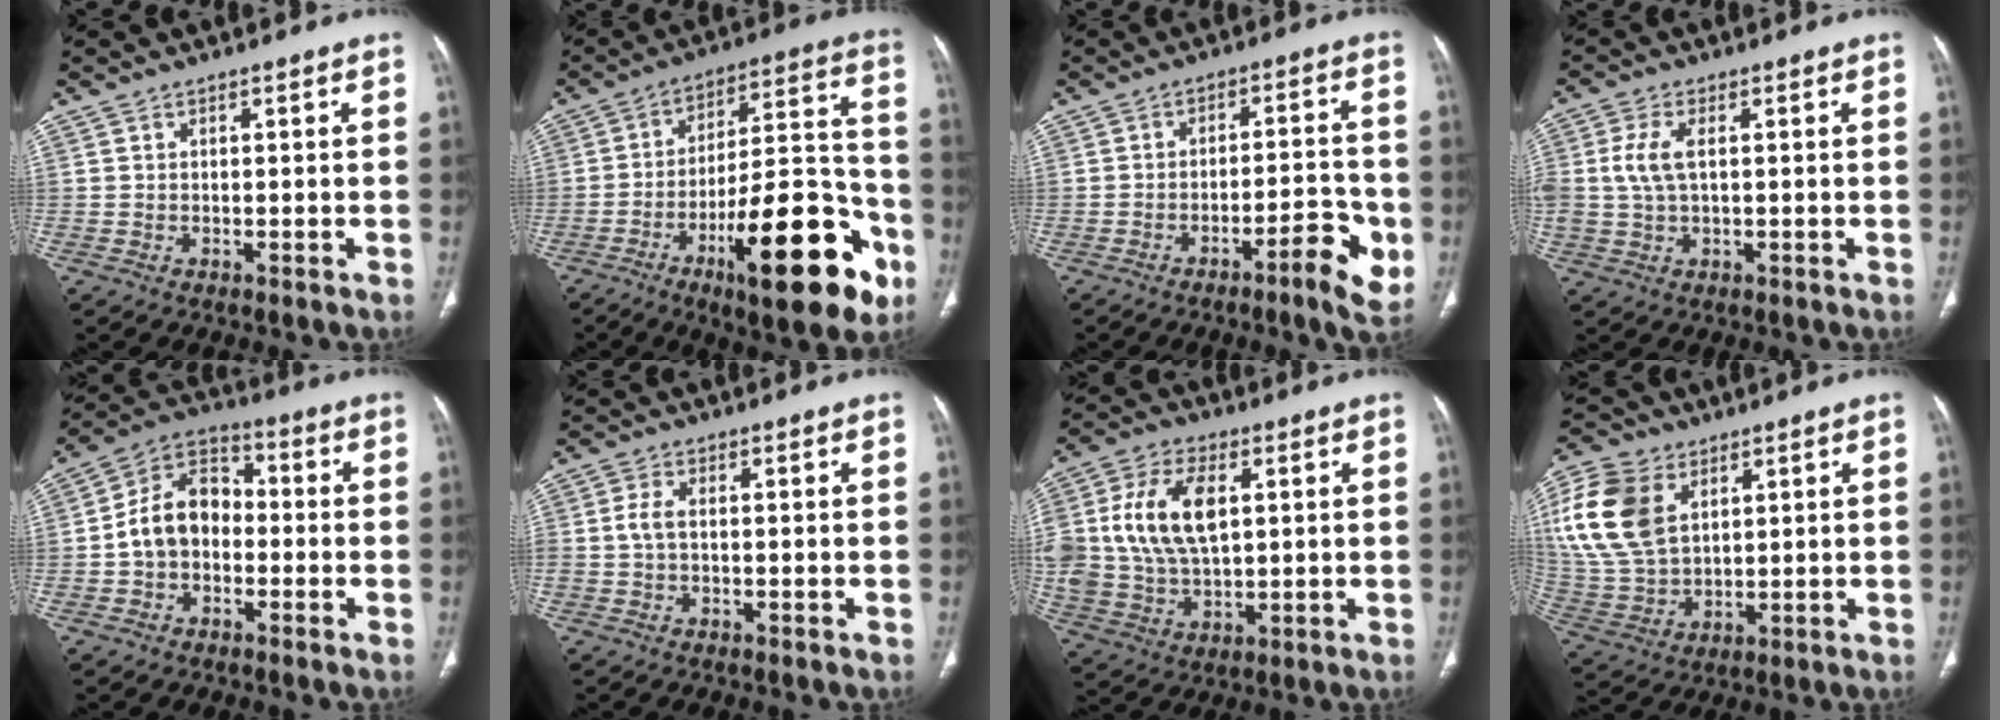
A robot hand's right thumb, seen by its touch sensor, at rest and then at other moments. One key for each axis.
{"total": 25.8, "fx": -11.6, "fy": 8.1, "fz": 21.6, "tx": -0.280, "ty": 0.070, "tz": -0.167}
{"total": 9.1, "fx": -3.9, "fy": 2.1, "fz": 8.0, "tx": -0.102, "ty": 0.025, "tz": -0.053}
{"total": 5.9, "fx": 0.8, "fy": 3.0, "fz": 4.9, "tx": -0.125, "ty": 0.006, "tz": 0.016}
{"total": 11.0, "fx": -1.5, "fy": 8.2, "fz": 7.2, "tx": -0.111, "ty": 0.039, "tz": -0.042}
{"total": 3.0, "fx": -0.1, "fy": 1.6, "fz": 2.5, "tx": -0.062, "ty": 0.004, "tz": -0.006}
{"total": 17.0, "fx": 3.3, "fy": 10.3, "fz": 13.1, "tx": -0.260, "ty": 0.004, "tz": 0.065}
{"total": 18.5, "fx": 6.0, "fy": 12.2, "fz": 12.4, "tx": -0.266, "ty": -0.014, "tz": 0.122}